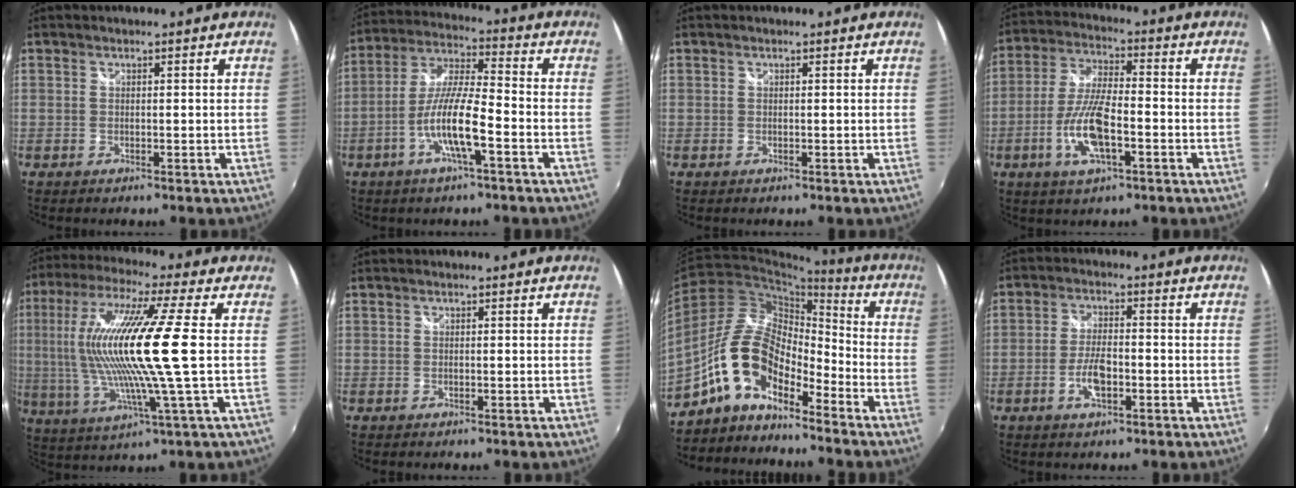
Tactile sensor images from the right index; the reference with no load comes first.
{"total": 10.7, "force": [-4.4, 1.2, 9.6], "torque": [-0.199, -0.001, -0.086]}
{"total": 0.0}
{"total": 11.0, "force": [-4.0, 3.3, 9.7], "torque": [-0.206, -0.003, -0.078]}
{"total": 19.1, "force": [1.2, 1.2, 19.0], "torque": [-0.352, 0.000, 0.021]}
{"total": 0.0}
{"total": 12.6, "force": [-8.0, 5.6, 7.9], "torque": [-0.159, 0.022, -0.166]}
{"total": 5.6, "force": [-2.2, 2.1, 4.6], "torque": [-0.098, 0.000, -0.040]}